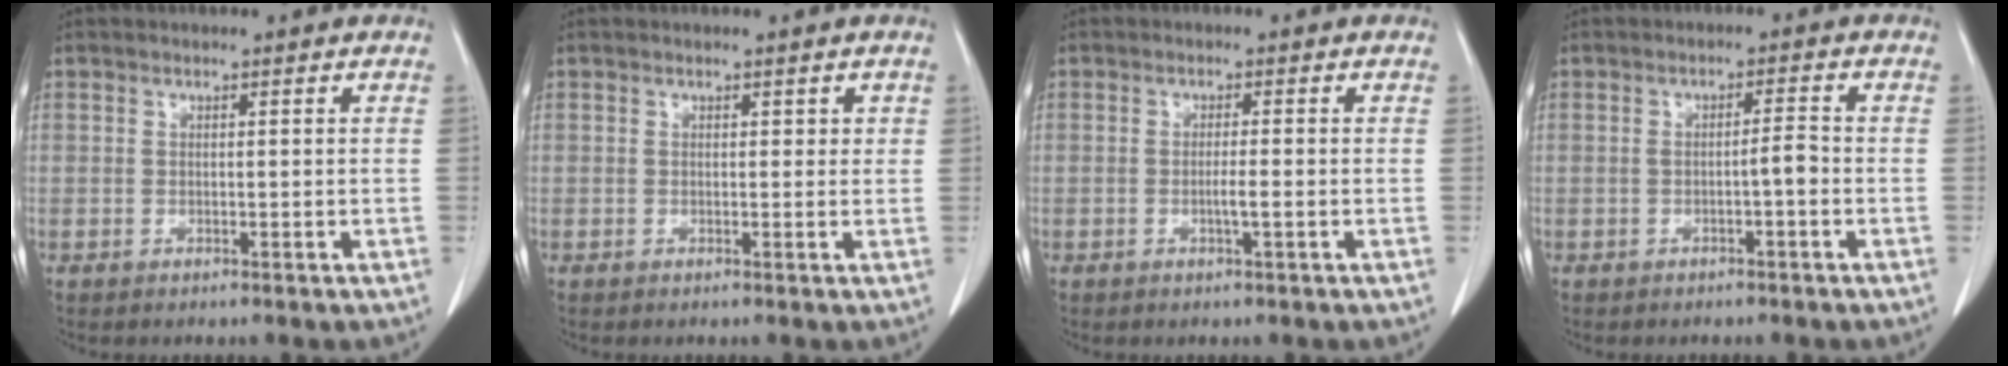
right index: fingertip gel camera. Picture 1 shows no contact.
{"total": 1.1, "force": [0.5, 0.8, 0.6], "torque": [0.001, 0.005, 0.005]}
{"total": 1.8, "force": [-0.5, -0.1, 1.7], "torque": [-0.033, 0.000, -0.007]}
{"total": 2.2, "force": [-0.7, 0.1, 2.0], "torque": [-0.029, 0.005, -0.012]}